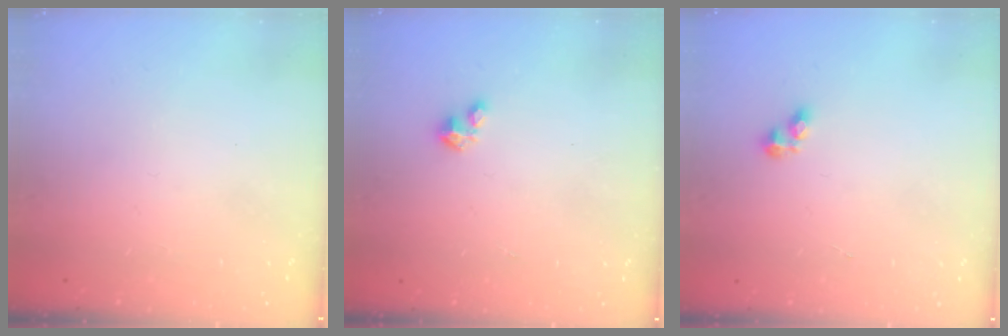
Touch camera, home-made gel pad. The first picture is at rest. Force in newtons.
{"total": 1.3, "press": 1.2, "slide": 0.4}
{"total": 2.7, "press": 2.6, "slide": 0.5}